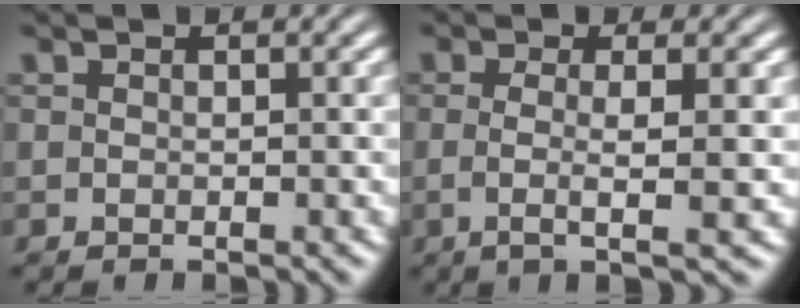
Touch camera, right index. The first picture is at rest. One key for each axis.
{"total": 3.4, "fx": -0.2, "fy": -0.7, "fz": 3.4, "tx": -0.057, "ty": -0.011, "tz": 0.003}